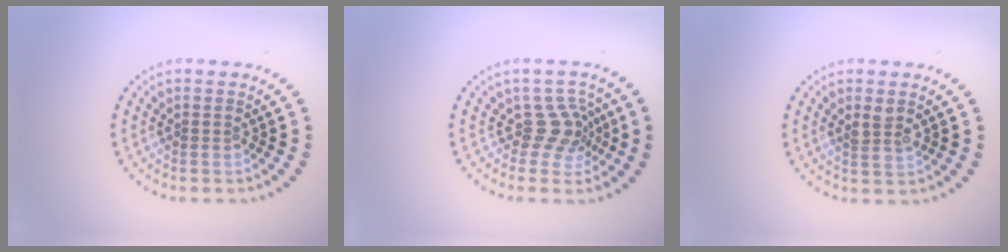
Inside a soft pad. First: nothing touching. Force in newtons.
{"total": 2.7, "press": 1.9, "slide": 1.9}
{"total": 1.7, "press": 1.7, "slide": 0.4}